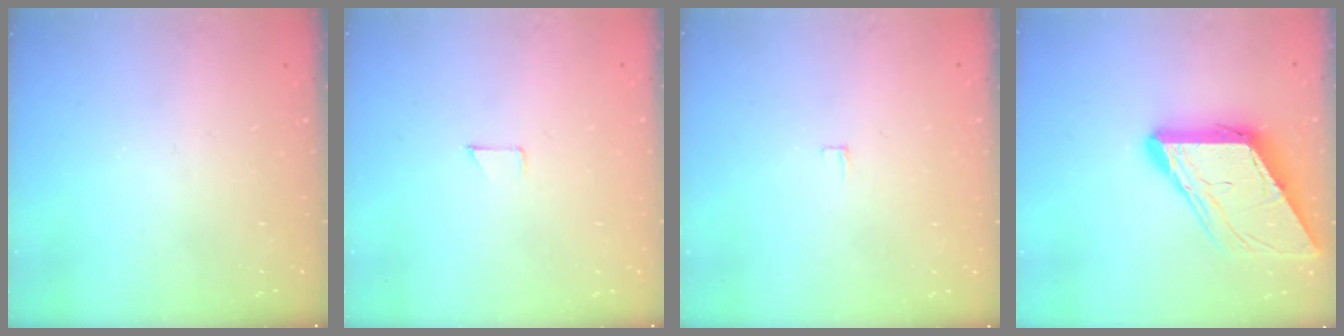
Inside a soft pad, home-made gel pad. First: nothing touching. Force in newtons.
{"total": 3.2, "press": 3.2, "slide": 0.3}
{"total": 3.8, "press": 3.8, "slide": 0.3}
{"total": 12.0, "press": 12.0, "slide": 1.2}